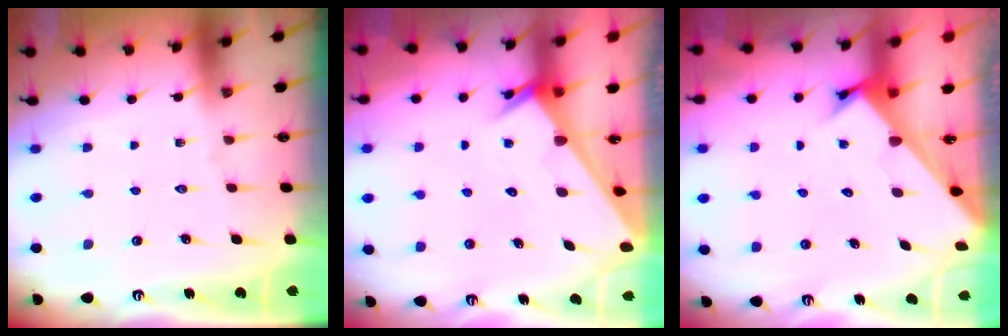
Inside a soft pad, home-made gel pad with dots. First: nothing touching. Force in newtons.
{"total": 2.2, "press": 2.2, "slide": 0.1}
{"total": 2.7, "press": 2.7, "slide": 0.3}